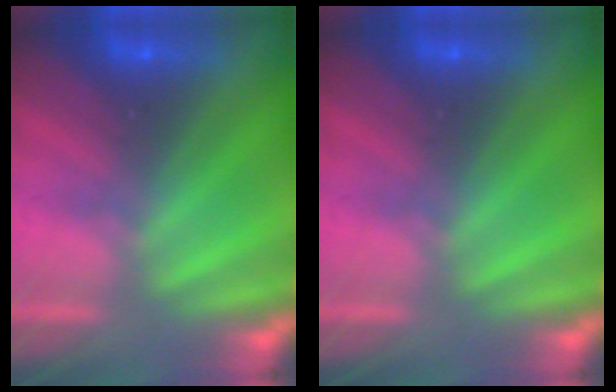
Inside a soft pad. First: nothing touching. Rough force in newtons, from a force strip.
{"total": 0.0}